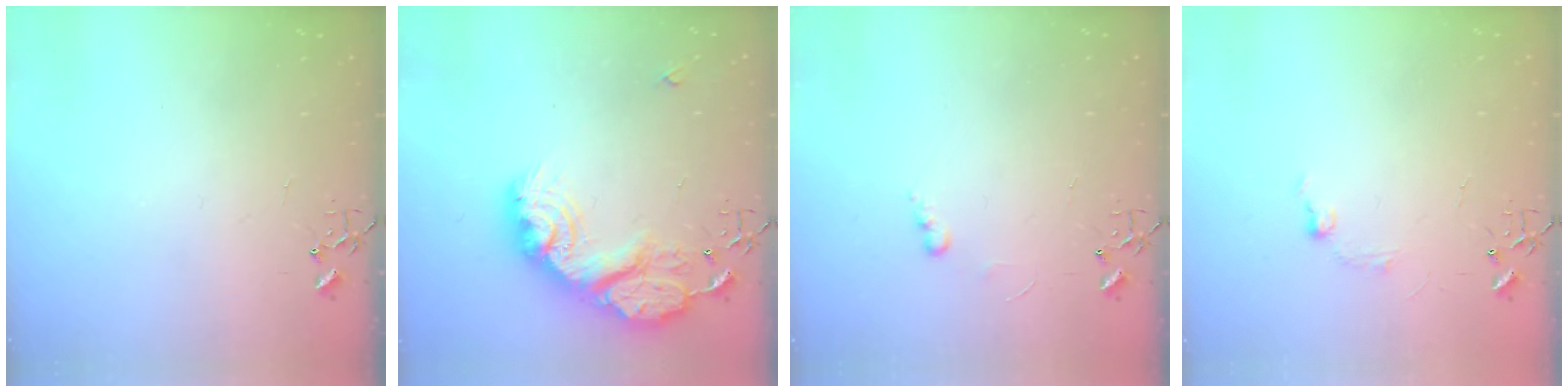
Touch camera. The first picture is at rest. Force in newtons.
{"total": 22.6, "press": 22.5, "slide": 1.9}
{"total": 5.6, "press": 5.6, "slide": 0.7}
{"total": 6.4, "press": 6.3, "slide": 0.9}